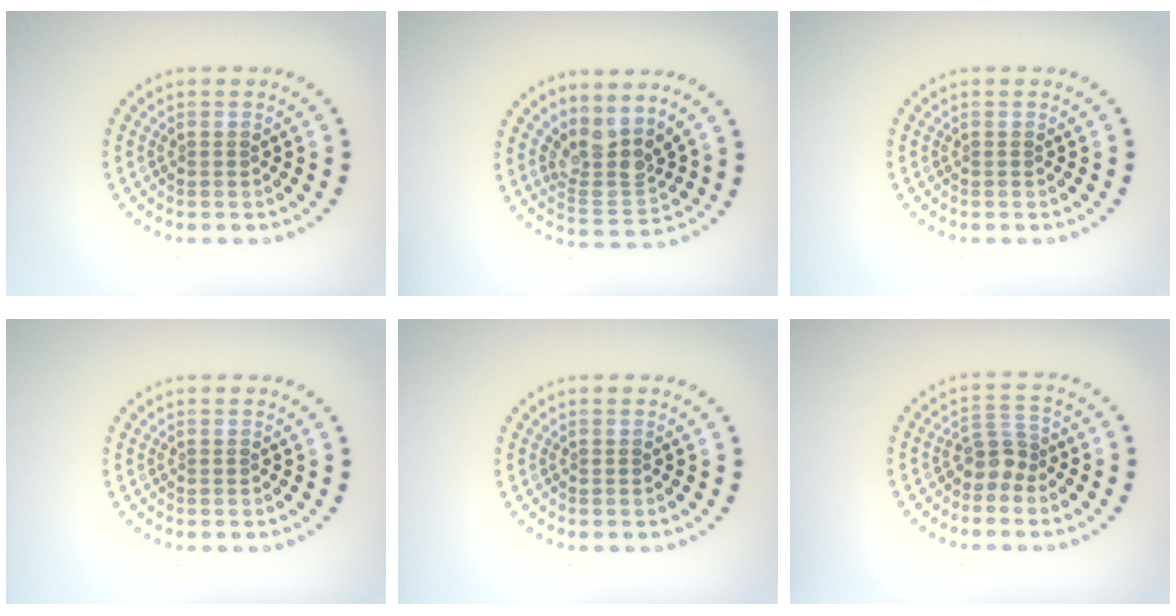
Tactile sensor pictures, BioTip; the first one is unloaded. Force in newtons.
{"total": 3.6, "press": 2.8, "slide": 2.4}
{"total": 0.0}
{"total": 0.0}
{"total": 0.0}
{"total": 2.3, "press": 1.7, "slide": 1.5}